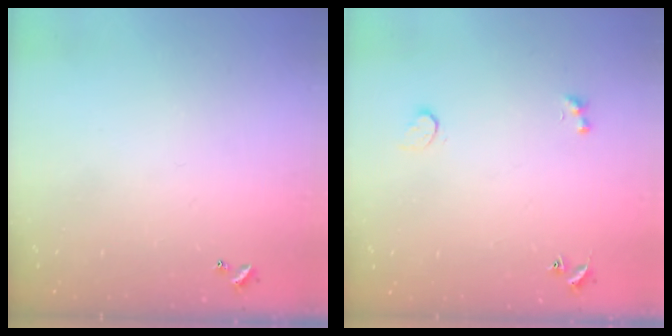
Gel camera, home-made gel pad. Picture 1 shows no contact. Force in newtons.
{"total": 3.3, "press": 3.0, "slide": 1.3}